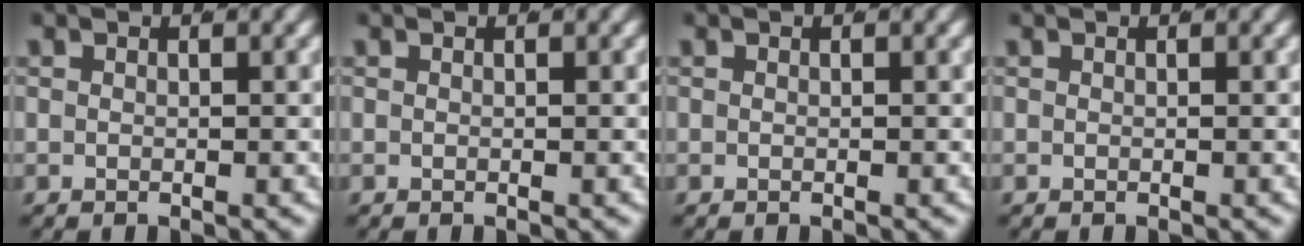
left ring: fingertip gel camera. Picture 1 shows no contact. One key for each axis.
{"total": 0.0}
{"total": 0.0}
{"total": 0.0}